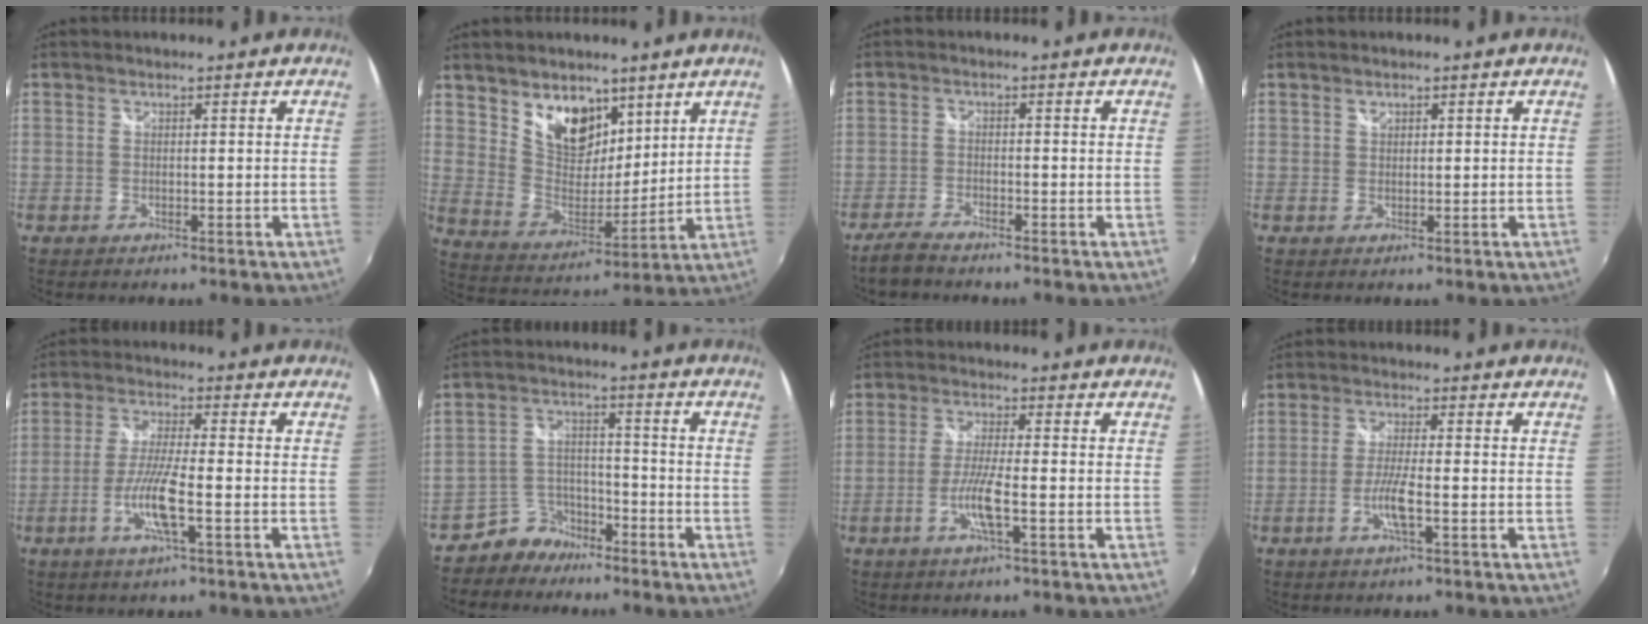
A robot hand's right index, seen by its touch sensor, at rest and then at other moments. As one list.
[{"total": 12.8, "force": [8.1, 7.7, 6.2], "torque": [-0.108, -0.004, 0.158]}, {"total": 3.6, "force": [-3.2, 0.6, 1.5], "torque": [-0.052, -0.007, -0.066]}, {"total": 1.2, "force": [0.8, 0.8, 0.4], "torque": [-0.005, 0.006, 0.016]}, {"total": 7.9, "force": [-2.9, 0.5, 7.4], "torque": [-0.151, -0.007, -0.058]}, {"total": 6.4, "force": [-5.1, 3.8, 0.5], "torque": [-0.020, 0.023, -0.092]}, {"total": 5.6, "force": [-2.2, 0.1, 5.1], "torque": [-0.107, -0.006, -0.044]}, {"total": 4.7, "force": [-1.9, 0.2, 4.3], "torque": [-0.088, -0.006, -0.038]}]